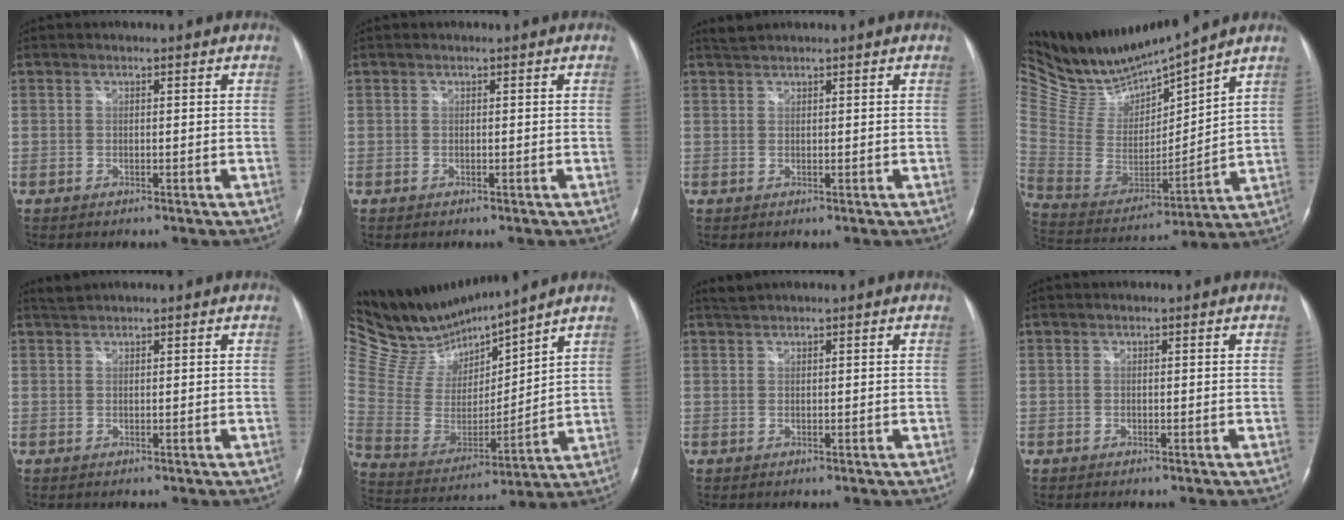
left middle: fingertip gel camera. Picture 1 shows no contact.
{"total": 0.0}
{"total": 1.2, "force": [1.2, 0.0, 0.0], "torque": [-0.008, 0.009, 0.030]}
{"total": 16.1, "force": [15.5, 0.2, 4.4], "torque": [-0.109, -0.027, 0.312]}
{"total": 1.1, "force": [1.1, -0.2, 0.1], "torque": [-0.007, 0.009, 0.028]}
{"total": 17.0, "force": [16.2, 1.7, 5.0], "torque": [-0.117, -0.012, 0.318]}
{"total": 1.0, "force": [1.0, -0.2, 0.1], "torque": [-0.008, 0.010, 0.026]}
{"total": 0.0}